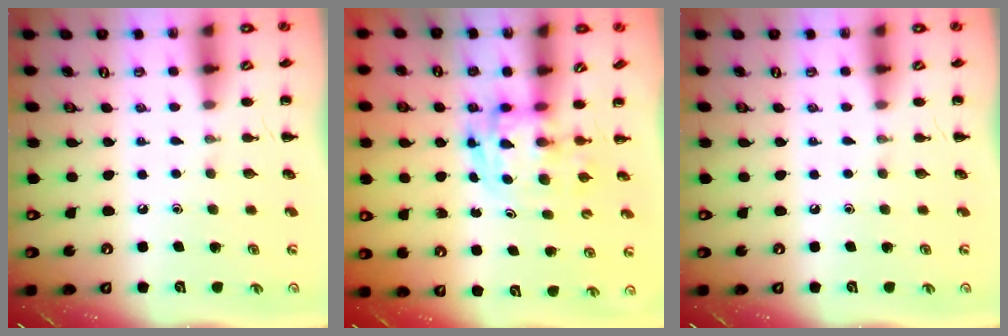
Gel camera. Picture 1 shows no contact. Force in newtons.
{"total": 3.4, "press": 3.4, "slide": 0.6}
{"total": 0.0}